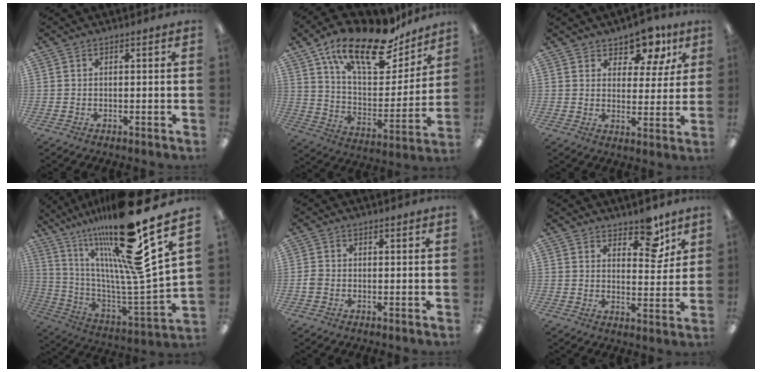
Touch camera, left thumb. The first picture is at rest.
{"total": 22.0, "force": [15.6, 8.6, 12.9], "torque": [-0.208, -0.096, 0.266]}
{"total": 9.2, "force": [7.2, 4.7, 3.3], "torque": [-0.048, -0.044, 0.130]}
{"total": 26.5, "force": [17.5, 4.5, 19.4], "torque": [-0.303, -0.116, 0.279]}
{"total": 1.5, "force": [-0.4, 1.2, 0.8], "torque": [-0.013, 0.003, -0.008]}
{"total": 8.3, "force": [6.3, 3.7, 3.9], "torque": [-0.031, -0.042, 0.106]}